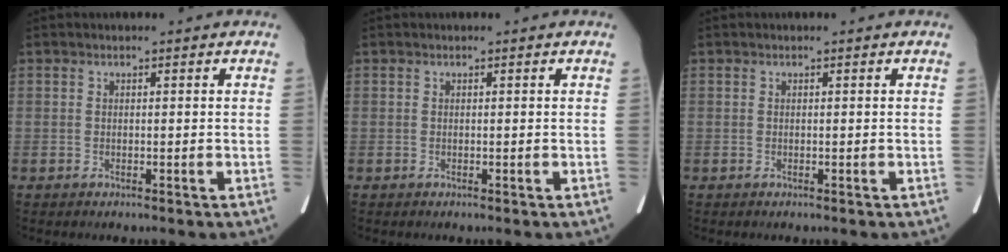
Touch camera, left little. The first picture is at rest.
{"total": 0.0}
{"total": 0.0}